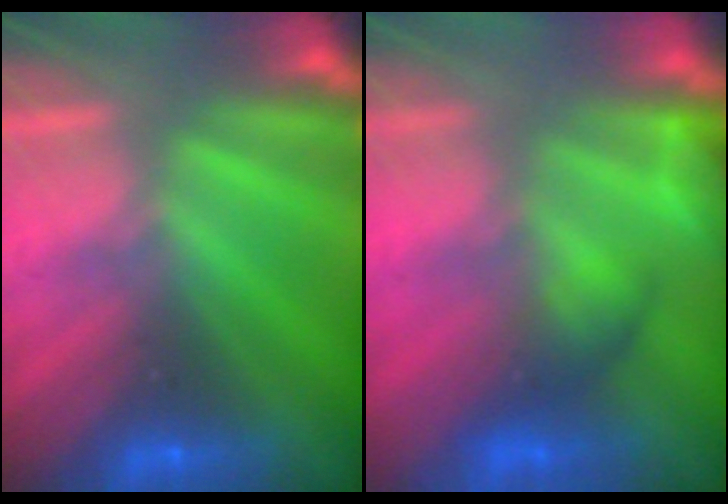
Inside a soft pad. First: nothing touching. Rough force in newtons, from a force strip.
{"total": 4.8}